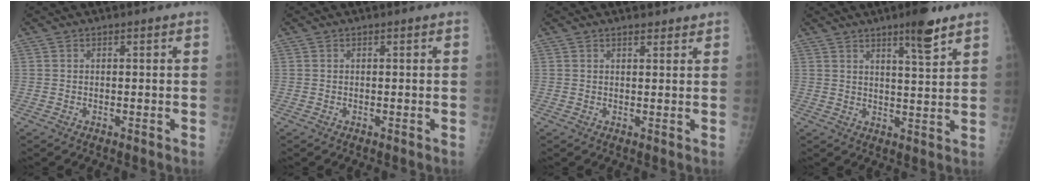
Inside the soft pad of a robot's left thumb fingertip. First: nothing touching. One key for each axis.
{"total": 0.0}
{"total": 1.7, "fx": 1.5, "fy": 0.7, "fz": 0.5, "tx": 0.000, "ty": -0.010, "tz": 0.019}
{"total": 7.2, "fx": 4.9, "fy": 1.1, "fz": 5.2, "tx": -0.071, "ty": -0.032, "tz": 0.071}